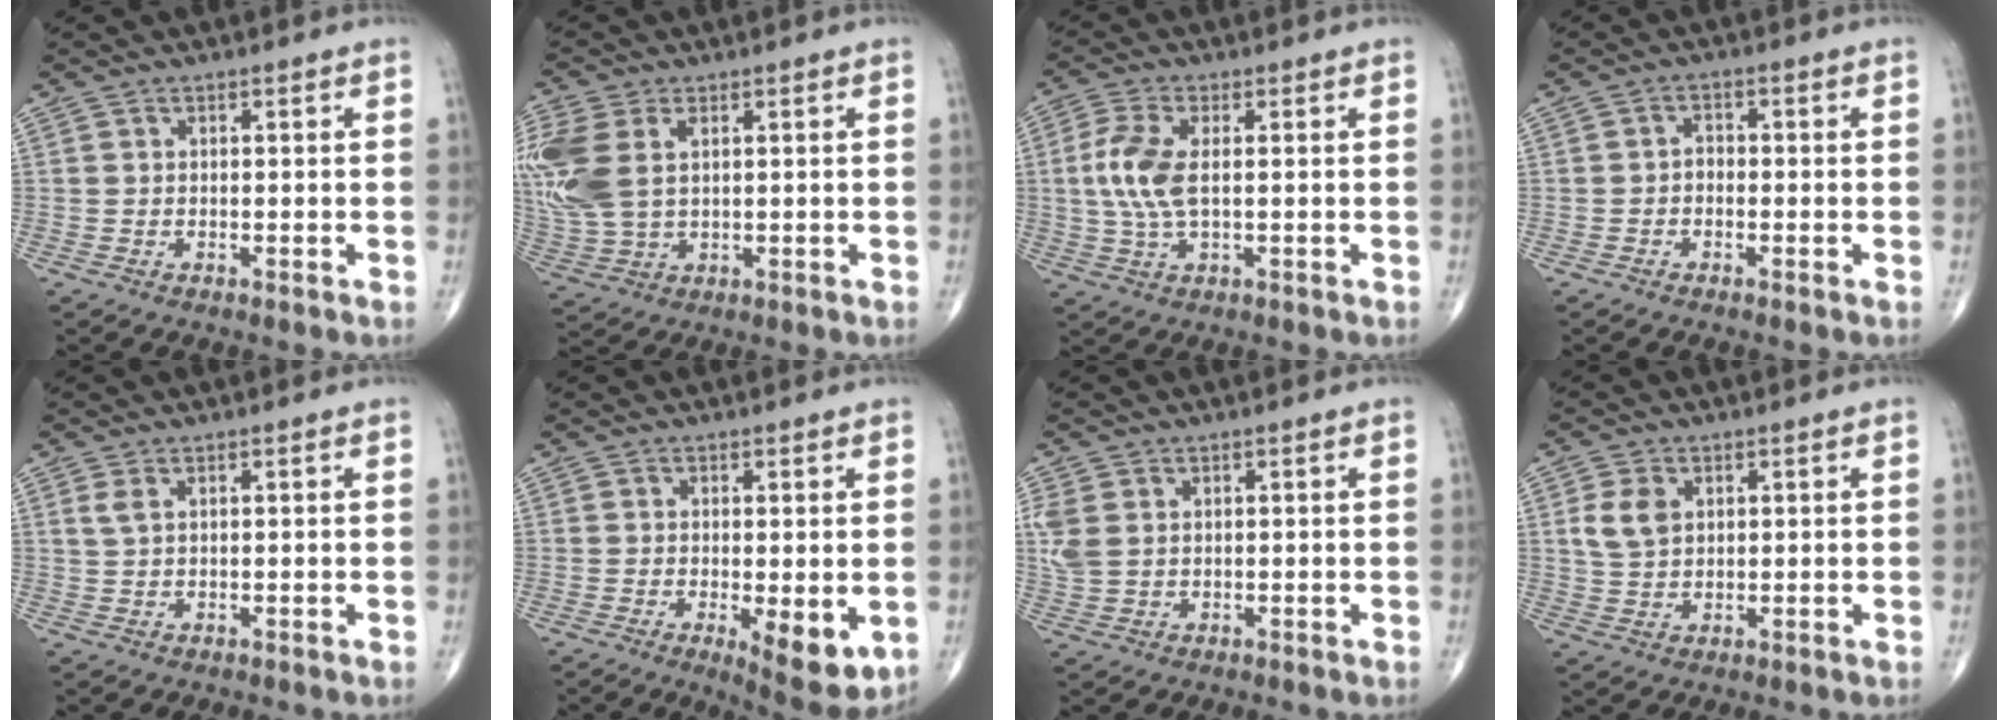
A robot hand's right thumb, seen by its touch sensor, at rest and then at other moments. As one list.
[{"total": 15.0, "force": [3.5, 9.4, 11.1], "torque": [-0.297, 0.001, 0.075]}, {"total": 8.0, "force": [0.6, 3.5, 7.2], "torque": [-0.175, 0.004, 0.013]}, {"total": 1.8, "force": [-0.6, 1.3, 1.1], "torque": [-0.004, 0.010, -0.017]}, {"total": 1.6, "force": [0.8, 0.7, 1.2], "torque": [-0.031, 0.007, 0.021]}, {"total": 8.5, "force": [-2.0, 2.9, 7.7], "torque": [-0.102, -0.022, -0.025]}, {"total": 4.8, "force": [1.1, 3.4, 3.3], "torque": [-0.091, 0.004, 0.029]}, {"total": 5.2, "force": [1.5, 3.6, 3.4], "torque": [-0.056, -0.003, 0.032]}]